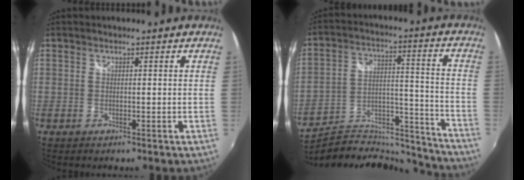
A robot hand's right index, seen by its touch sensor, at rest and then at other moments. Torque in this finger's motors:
{"motor_torque": [-0.21, -0.02, -0.49, -0.08]}